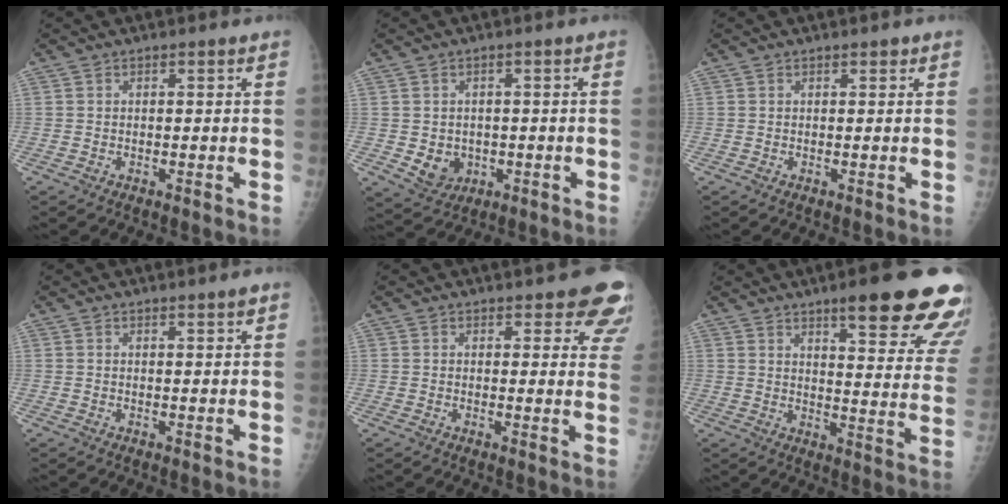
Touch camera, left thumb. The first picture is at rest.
{"total": 5.3, "force": [-1.0, 4.6, 2.5], "torque": [-0.020, 0.002, -0.001]}
{"total": 0.6, "force": [0.4, 0.3, 0.3], "torque": [-0.003, -0.002, 0.004]}
{"total": 1.2, "force": [1.0, 0.0, 0.8], "torque": [-0.008, -0.007, 0.015]}
{"total": 9.3, "force": [7.2, 3.3, 4.7], "torque": [-0.010, -0.032, 0.066]}
{"total": 21.2, "force": [14.1, 4.2, 15.2], "torque": [-0.166, -0.065, 0.180]}